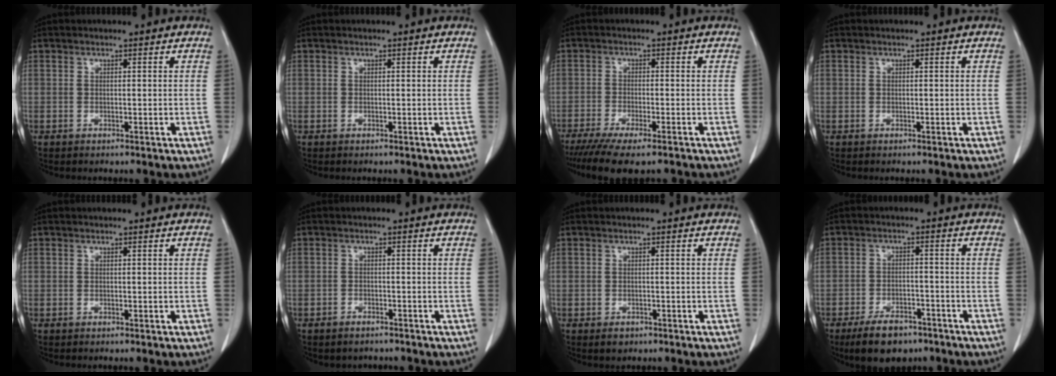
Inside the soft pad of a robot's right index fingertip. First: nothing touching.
{"total": 0.0}
{"total": 9.9, "force": [-7.9, 1.3, 5.8], "torque": [-0.082, -0.020, -0.122]}
{"total": 0.0}
{"total": 0.0}
{"total": 2.1, "force": [-1.8, 1.1, 0.3], "torque": [-0.009, 0.002, -0.024]}
{"total": 1.5, "force": [-0.9, 1.0, 0.6], "torque": [-0.009, 0.001, -0.006]}
{"total": 7.7, "force": [-5.6, 3.5, 3.9], "torque": [-0.070, -0.002, -0.090]}